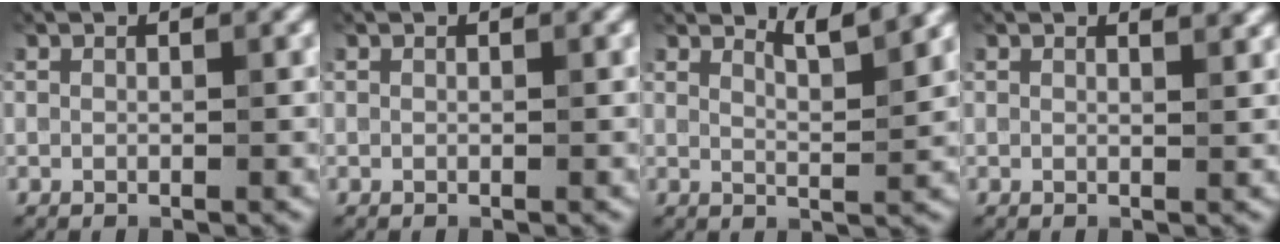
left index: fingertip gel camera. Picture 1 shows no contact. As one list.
[{"total": 0.0}, {"total": 2.9, "force": [2.4, 0.4, 1.5], "torque": [-0.015, -0.002, 0.037]}, {"total": 1.5, "force": [1.3, 0.4, 0.7], "torque": [-0.005, 0.002, 0.013]}]